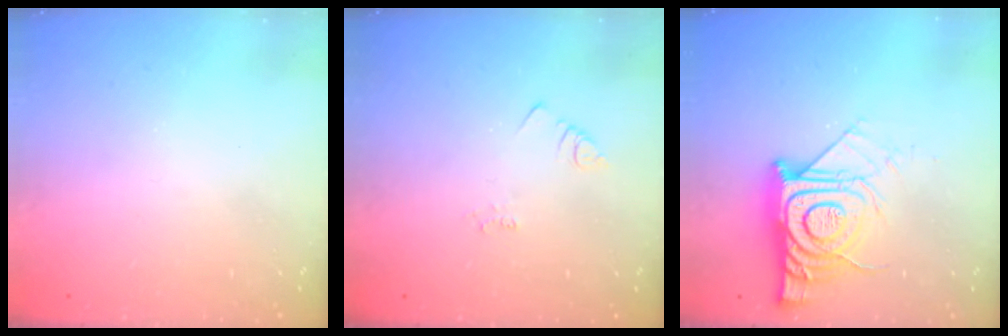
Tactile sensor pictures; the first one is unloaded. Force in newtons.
{"total": 2.2, "press": 2.1, "slide": 0.4}
{"total": 15.3, "press": 15.2, "slide": 1.1}